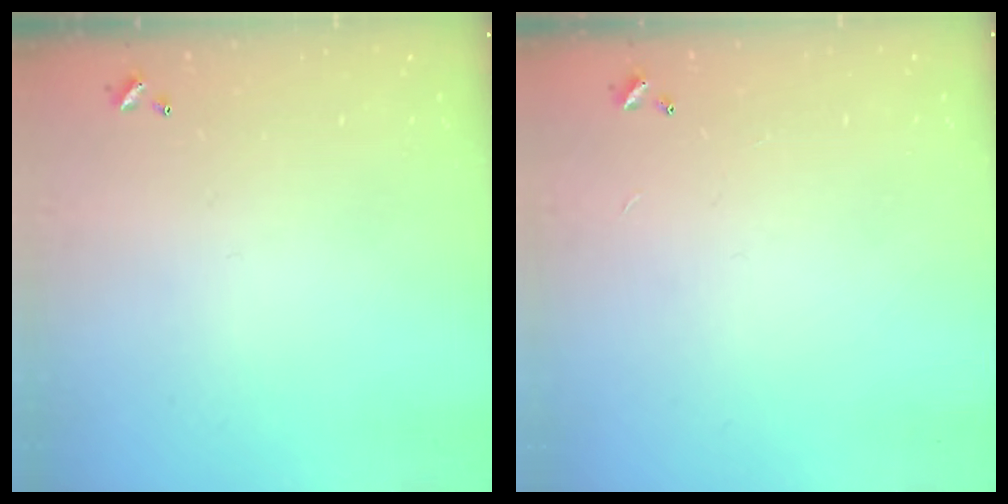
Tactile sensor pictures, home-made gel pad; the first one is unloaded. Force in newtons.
{"total": 0.9, "press": 0.9, "slide": 0.2}